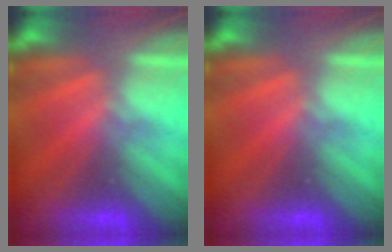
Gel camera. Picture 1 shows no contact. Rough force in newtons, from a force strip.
{"total": 0.0}